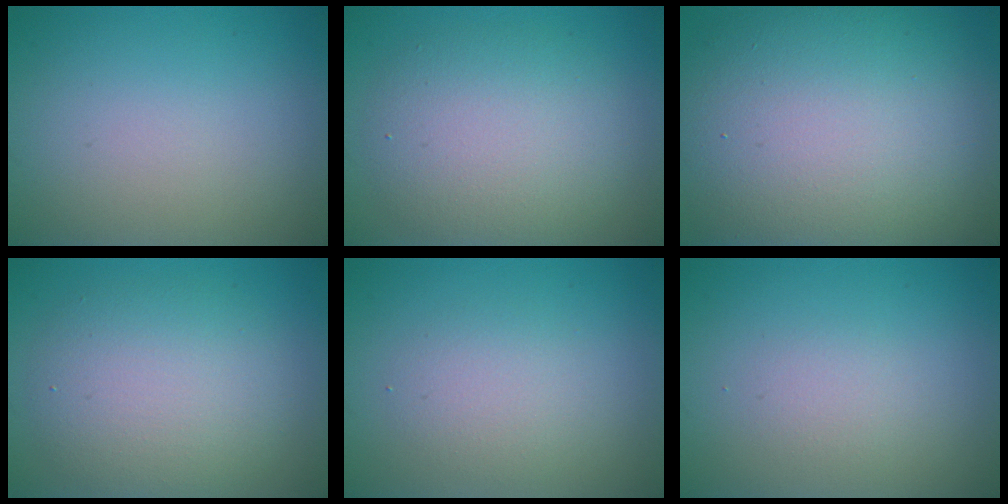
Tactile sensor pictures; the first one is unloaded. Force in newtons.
{"total": 6.1, "press": 6.1, "slide": 0.2}
{"total": 15.3, "press": 15.3, "slide": 0.8}
{"total": 5.7, "press": 5.7, "slide": 0.4}
{"total": 2.4, "press": 2.4, "slide": 0.2}
{"total": 1.2, "press": 1.2, "slide": 0.1}